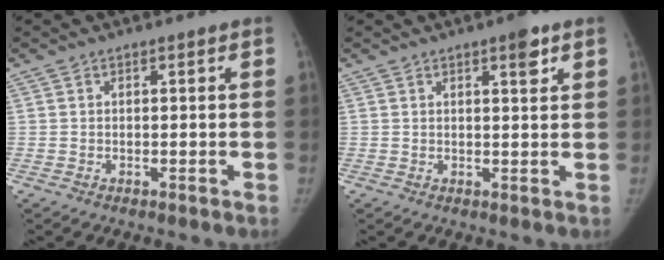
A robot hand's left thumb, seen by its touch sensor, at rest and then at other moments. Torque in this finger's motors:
{"motor_torque": [0.71, 0.02, 0.19, -0.49, 0.14]}